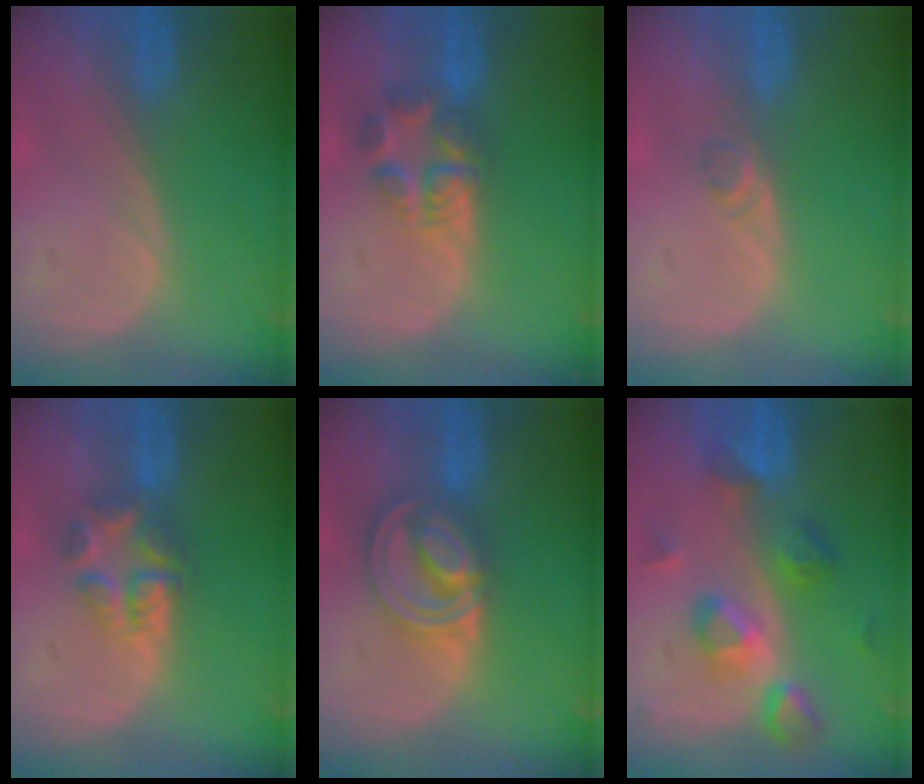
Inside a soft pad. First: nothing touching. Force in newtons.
{"total": 5.8, "press": 5.8, "slide": 0.5}
{"total": 1.6, "press": 1.4, "slide": 0.8}
{"total": 5.7, "press": 5.3, "slide": 2.0}
{"total": 8.7, "press": 7.3, "slide": 4.7}
{"total": 7.7, "press": 7.7, "slide": 0.6}